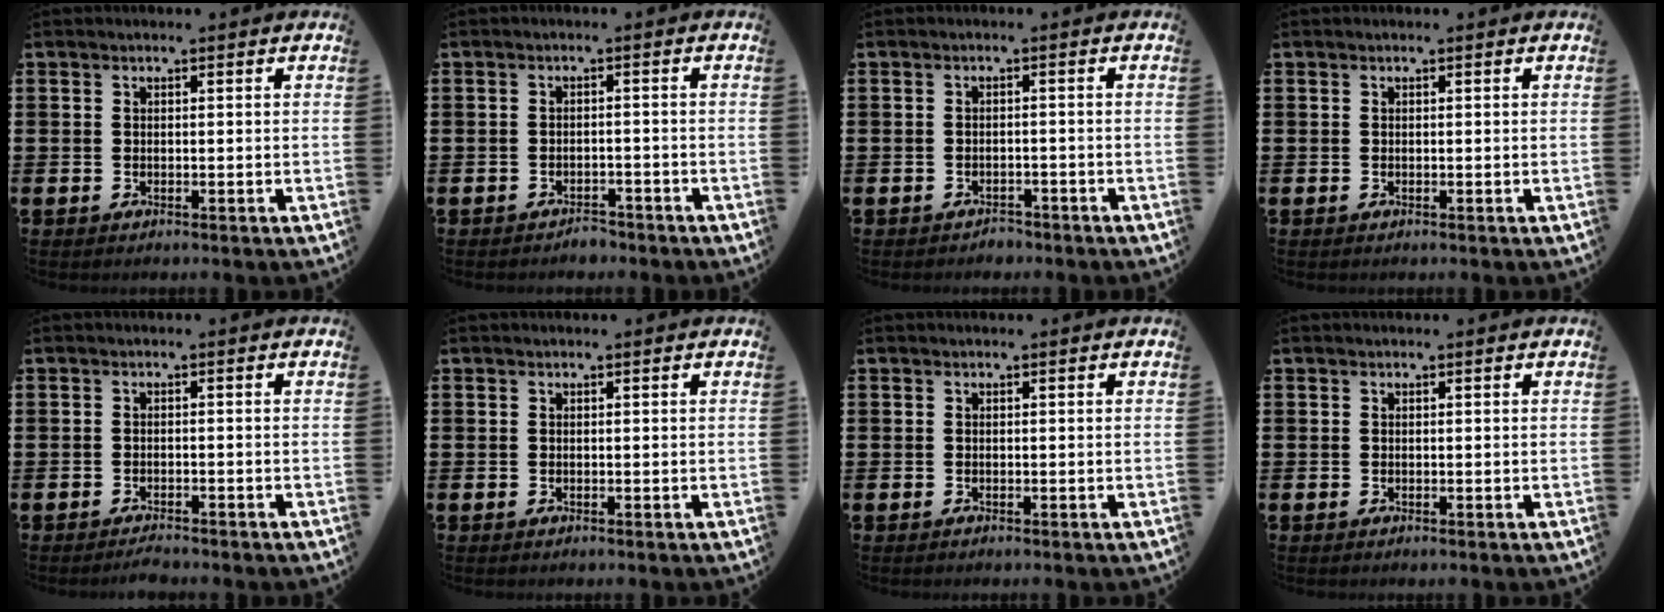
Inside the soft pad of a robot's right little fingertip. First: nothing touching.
{"total": 1.5, "force": [-1.5, 0.3, 0.0], "torque": [-0.006, 0.004, -0.033]}
{"total": 1.2, "force": [-1.1, 0.3, -0.1], "torque": [-0.004, 0.003, -0.026]}
{"total": 0.0}
{"total": 1.2, "force": [-1.1, 0.1, 0.2], "torque": [0.001, -0.005, -0.024]}
{"total": 0.0}
{"total": 0.0}
{"total": 0.0}